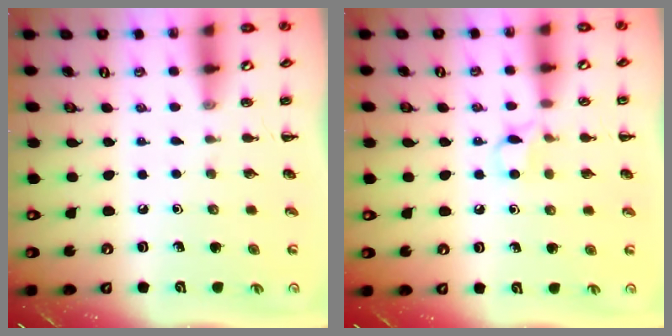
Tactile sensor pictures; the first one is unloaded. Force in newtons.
{"total": 4.8, "press": 4.7, "slide": 1.0}